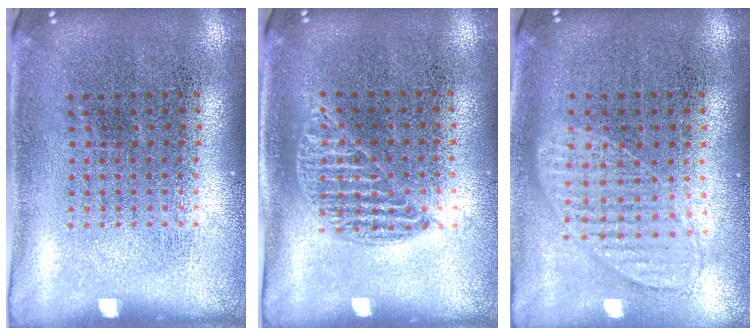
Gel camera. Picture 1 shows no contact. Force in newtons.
{"total": 0.9, "press": 0.8, "slide": 0.4}
{"total": 1.0, "press": 1.0, "slide": 0.1}